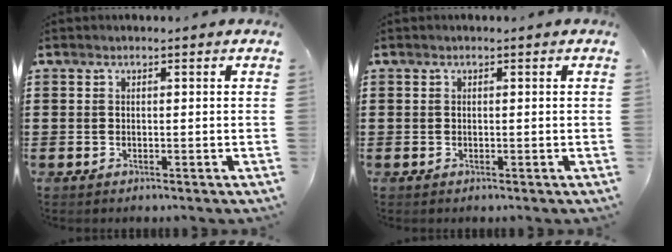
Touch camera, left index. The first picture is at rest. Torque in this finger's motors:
{"motor_torque": [0.01, 0.01, 0.00, -0.01]}